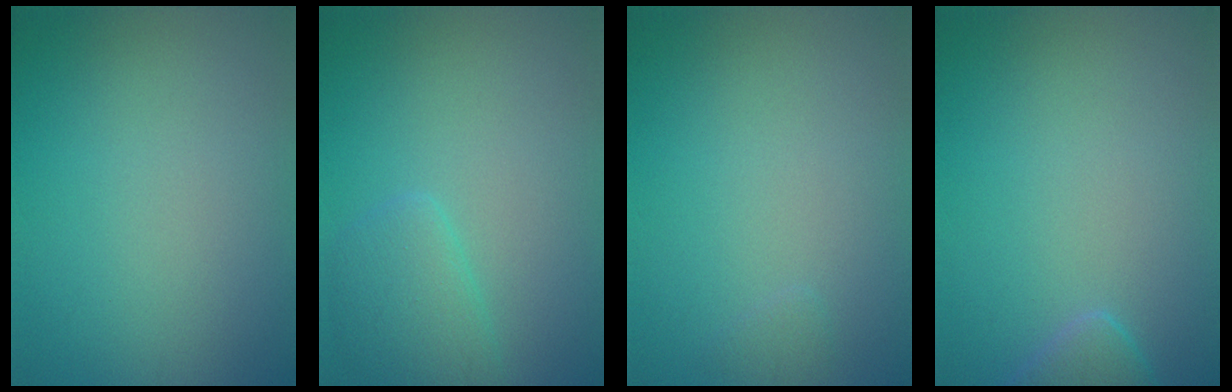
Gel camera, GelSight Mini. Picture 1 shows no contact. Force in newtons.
{"total": 2.6, "press": 2.6, "slide": 0.2}
{"total": 0.5, "press": 0.5, "slide": 0.1}
{"total": 2.0, "press": 2.0, "slide": 0.2}